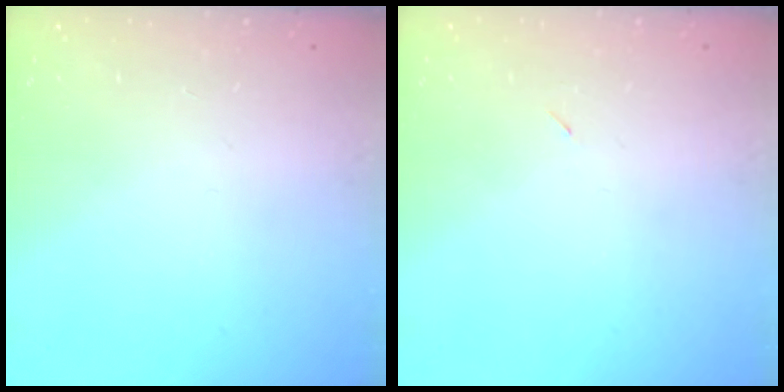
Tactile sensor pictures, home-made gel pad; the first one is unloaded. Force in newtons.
{"total": 2.3, "press": 1.9, "slide": 1.2}